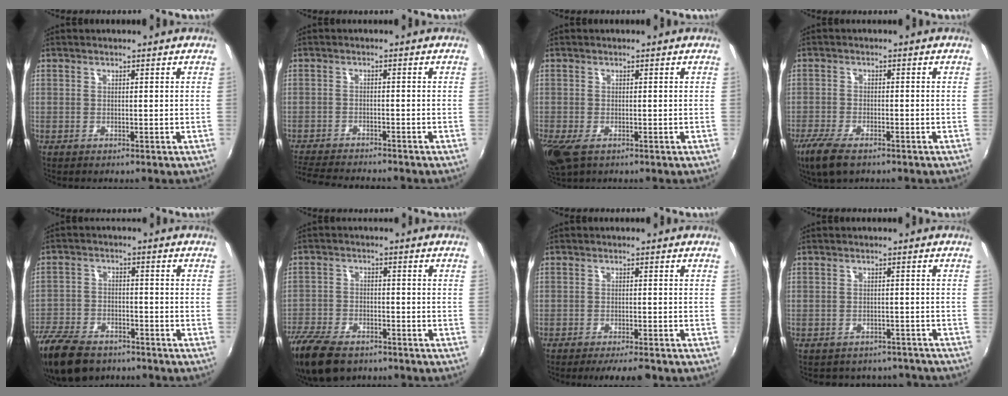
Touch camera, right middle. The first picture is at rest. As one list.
[{"total": 9.4, "force": [-8.7, 1.1, 3.3], "torque": [-0.090, -0.015, -0.146]}, {"total": 5.1, "force": [-2.7, 2.4, 3.6], "torque": [-0.081, -0.021, -0.048]}, {"total": 7.4, "force": [-5.1, 2.5, 4.7], "torque": [-0.121, -0.026, -0.097]}, {"total": 15.3, "force": [-11.5, 7.3, 7.0], "torque": [-0.183, -0.022, -0.207]}, {"total": 14.5, "force": [-10.8, 6.7, 7.0], "torque": [-0.182, -0.028, -0.198]}, {"total": 5.8, "force": [-5.1, 0.7, 2.8], "torque": [-0.063, -0.009, -0.078]}, {"total": 11.7, "force": [-10.1, 5.0, 3.1], "torque": [-0.070, 0.007, -0.119]}]